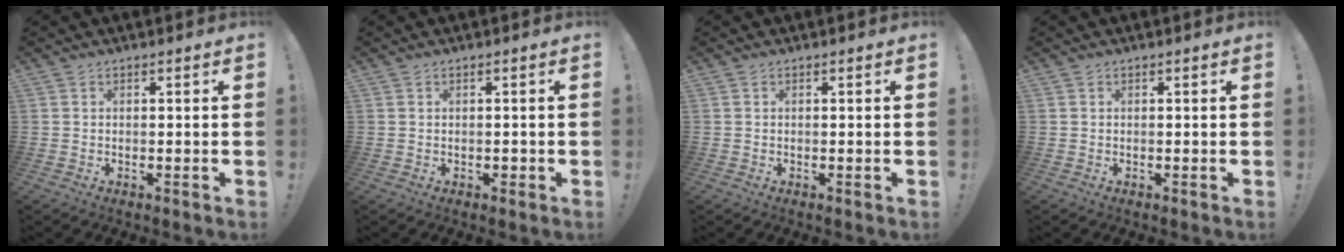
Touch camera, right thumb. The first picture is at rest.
{"total": 1.0, "force": [-0.5, 0.7, 0.5], "torque": [-0.007, 0.003, -0.008]}
{"total": 0.0}
{"total": 0.0}